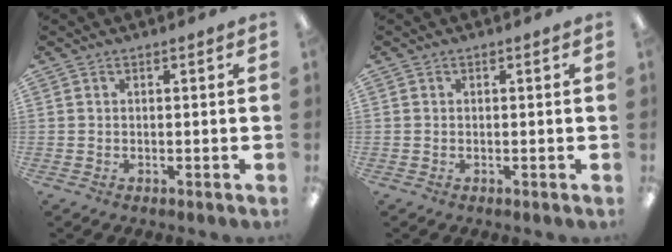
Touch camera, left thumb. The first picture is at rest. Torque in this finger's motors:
{"motor_torque": [0.09, -0.02, -0.04, -0.01, -0.01]}